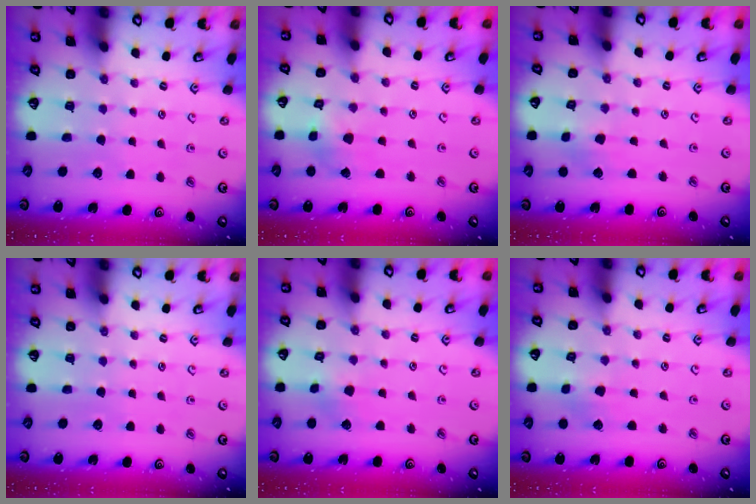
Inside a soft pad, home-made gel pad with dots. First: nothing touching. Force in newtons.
{"total": 2.9, "press": 2.9, "slide": 0.2}
{"total": 1.4, "press": 1.4, "slide": 0.1}
{"total": 0.0}
{"total": 2.9, "press": 2.9, "slide": 0.7}
{"total": 1.4, "press": 1.4, "slide": 0.1}